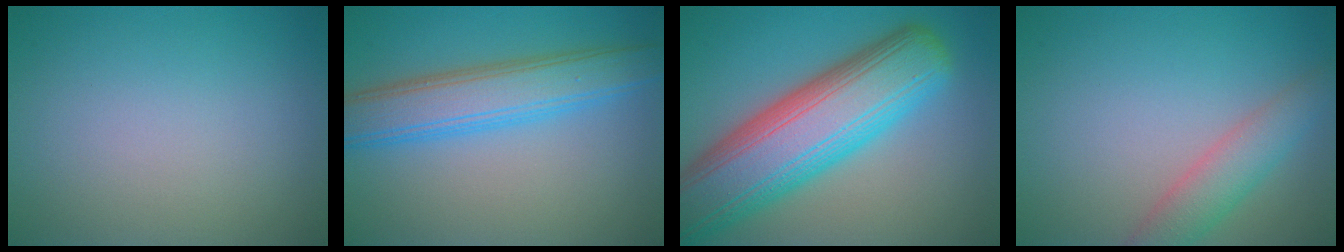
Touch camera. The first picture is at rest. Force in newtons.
{"total": 6.1, "press": 6.1, "slide": 0.0}
{"total": 11.7, "press": 11.7, "slide": 0.8}
{"total": 3.5, "press": 3.5, "slide": 0.1}